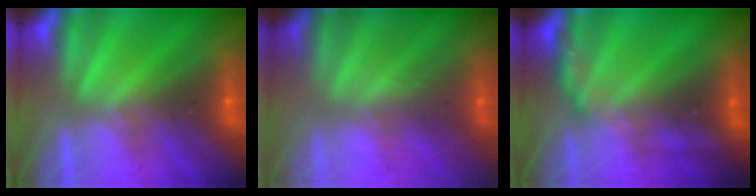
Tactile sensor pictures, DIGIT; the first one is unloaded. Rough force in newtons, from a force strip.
{"total": 2.9}
{"total": 2.6}